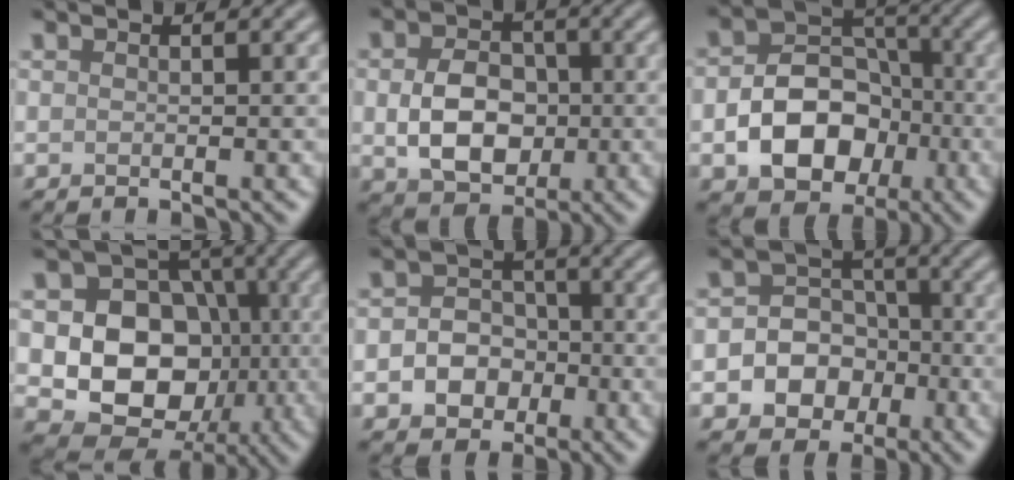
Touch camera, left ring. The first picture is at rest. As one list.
[{"total": 6.1, "force": [-0.5, 4.5, 4.0], "torque": [-0.078, -0.004, -0.008]}, {"total": 7.8, "force": [-2.3, 5.8, 4.7], "torque": [-0.075, -0.005, -0.037]}, {"total": 10.1, "force": [-1.0, 8.1, 6.0], "torque": [-0.088, -0.008, -0.035]}, {"total": 4.5, "force": [-1.2, 3.8, 2.0], "torque": [-0.006, -0.001, -0.035]}, {"total": 7.2, "force": [-2.1, 6.5, 2.4], "torque": [-0.025, 0.013, -0.056]}]